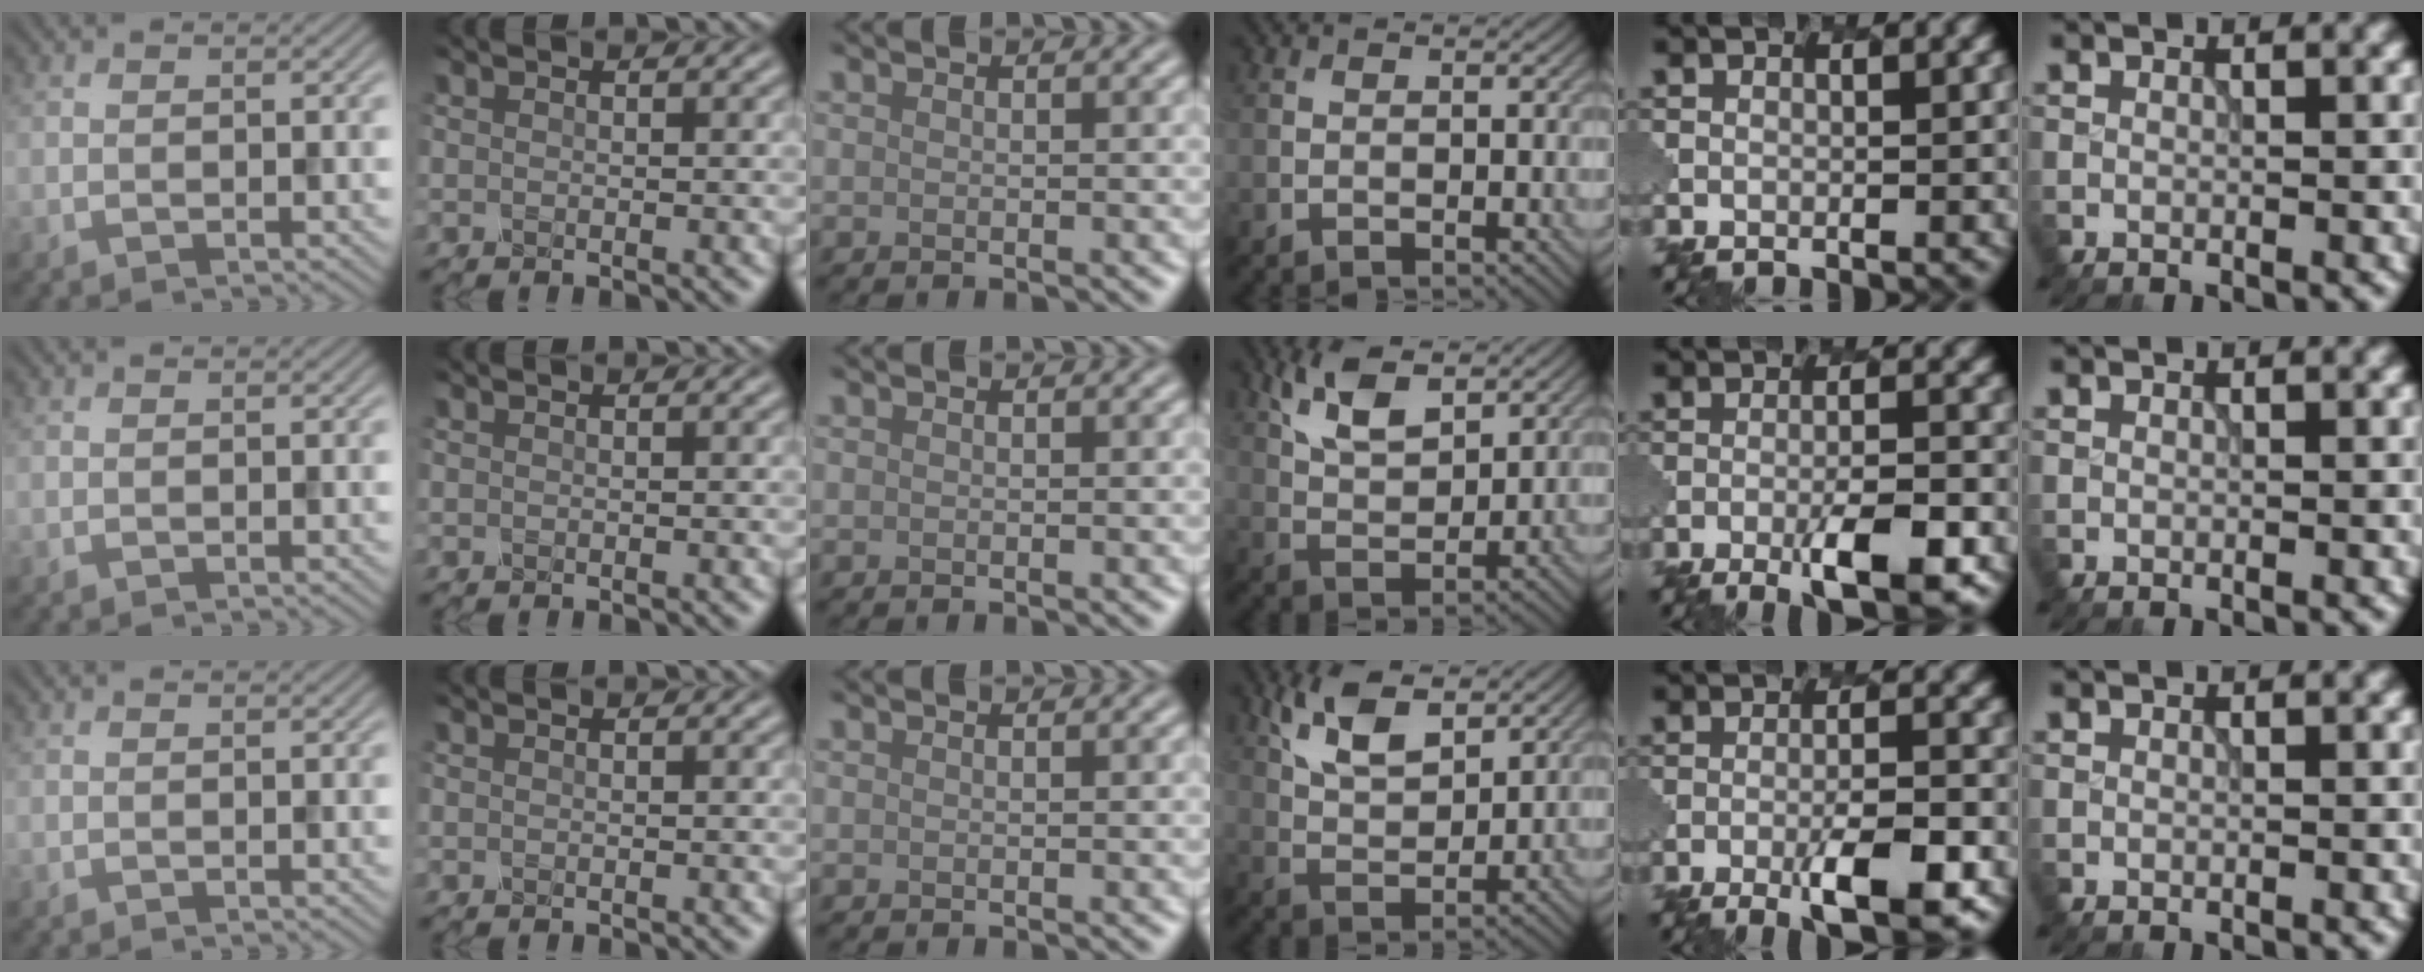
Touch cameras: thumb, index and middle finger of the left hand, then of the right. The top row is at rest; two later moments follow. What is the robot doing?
{"motion": "insert", "object": "pen bag"}